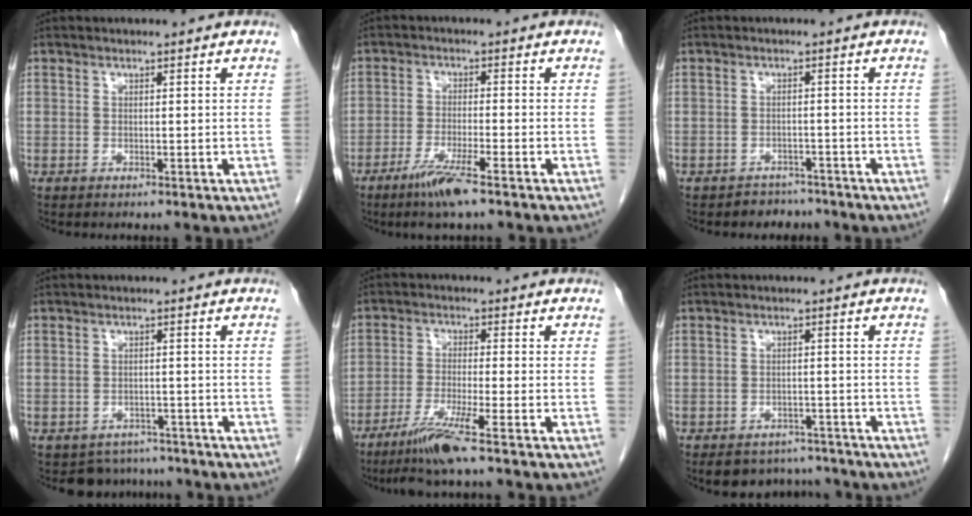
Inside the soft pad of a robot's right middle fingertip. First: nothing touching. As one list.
[{"total": 5.9, "force": [-4.0, -0.1, 4.4], "torque": [-0.089, -0.014, -0.076]}, {"total": 3.1, "force": [-2.7, 1.5, -0.6], "torque": [0.009, 0.007, -0.041]}, {"total": 5.0, "force": [-4.4, 2.4, -0.7], "torque": [0.018, 0.014, -0.058]}, {"total": 7.0, "force": [-4.9, -1.1, 4.9], "torque": [-0.097, -0.025, -0.099]}, {"total": 7.1, "force": [-6.3, 3.2, 0.6], "torque": [0.009, 0.011, -0.081]}]